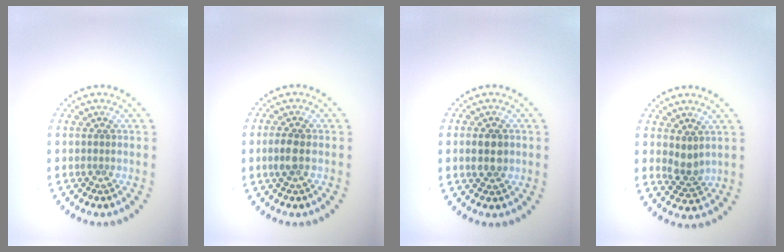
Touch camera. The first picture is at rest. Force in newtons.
{"total": 1.8, "press": 1.8, "slide": 0.3}
{"total": 2.3, "press": 2.3, "slide": 0.1}
{"total": 2.0, "press": 1.7, "slide": 1.1}